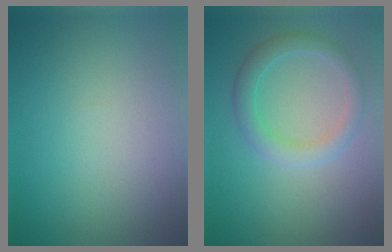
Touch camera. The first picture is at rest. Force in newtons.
{"total": 2.8, "press": 2.8, "slide": 0.1}